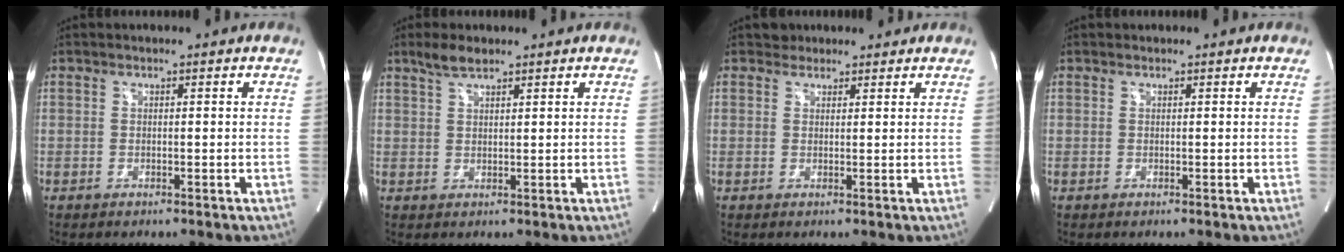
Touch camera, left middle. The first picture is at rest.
{"total": 3.1, "force": [2.5, 0.8, 1.7], "torque": [-0.040, 0.008, 0.051]}
{"total": 2.6, "force": [2.1, 1.5, -0.4], "torque": [0.014, 0.016, 0.025]}
{"total": 0.0}